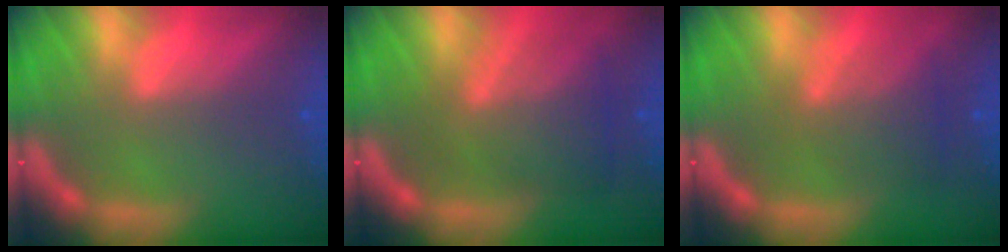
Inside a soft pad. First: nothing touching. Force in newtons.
{"total": 6.5}
{"total": 4.0}